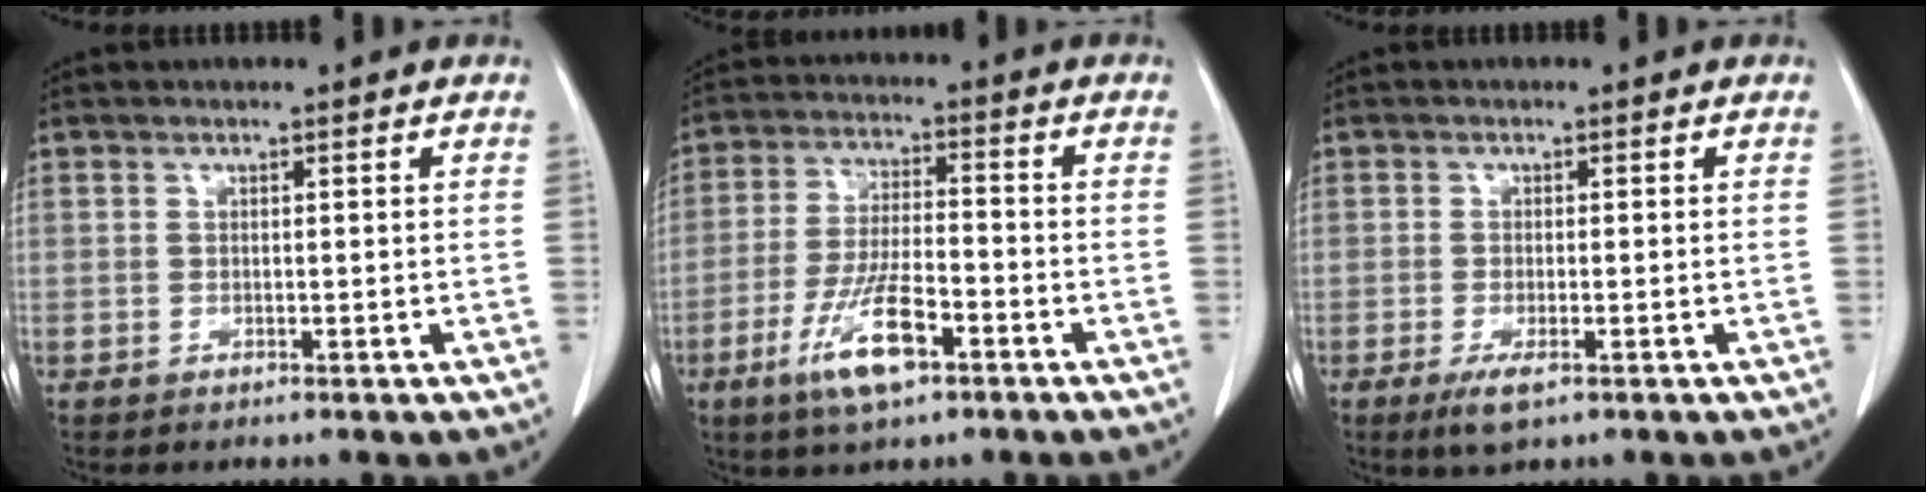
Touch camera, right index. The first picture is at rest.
{"total": 10.0, "force": [-5.2, 2.4, 8.2], "torque": [-0.165, -0.013, -0.094]}
{"total": 3.5, "force": [-1.9, 0.8, 2.8], "torque": [-0.054, -0.007, -0.030]}